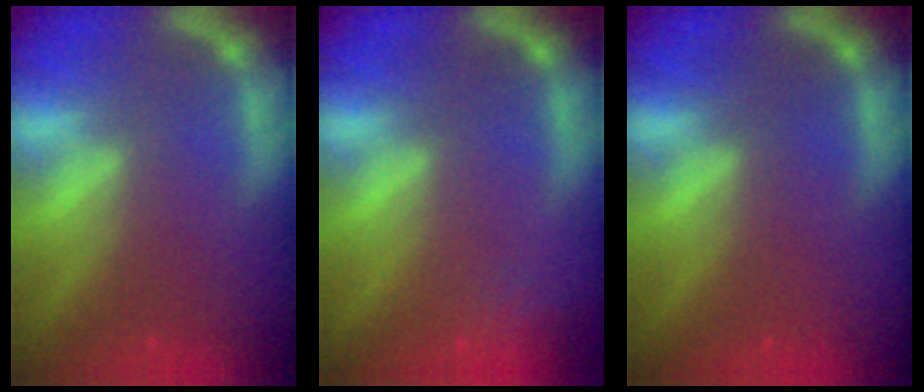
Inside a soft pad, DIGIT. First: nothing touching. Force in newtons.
{"total": 2.4}
{"total": 0.0}